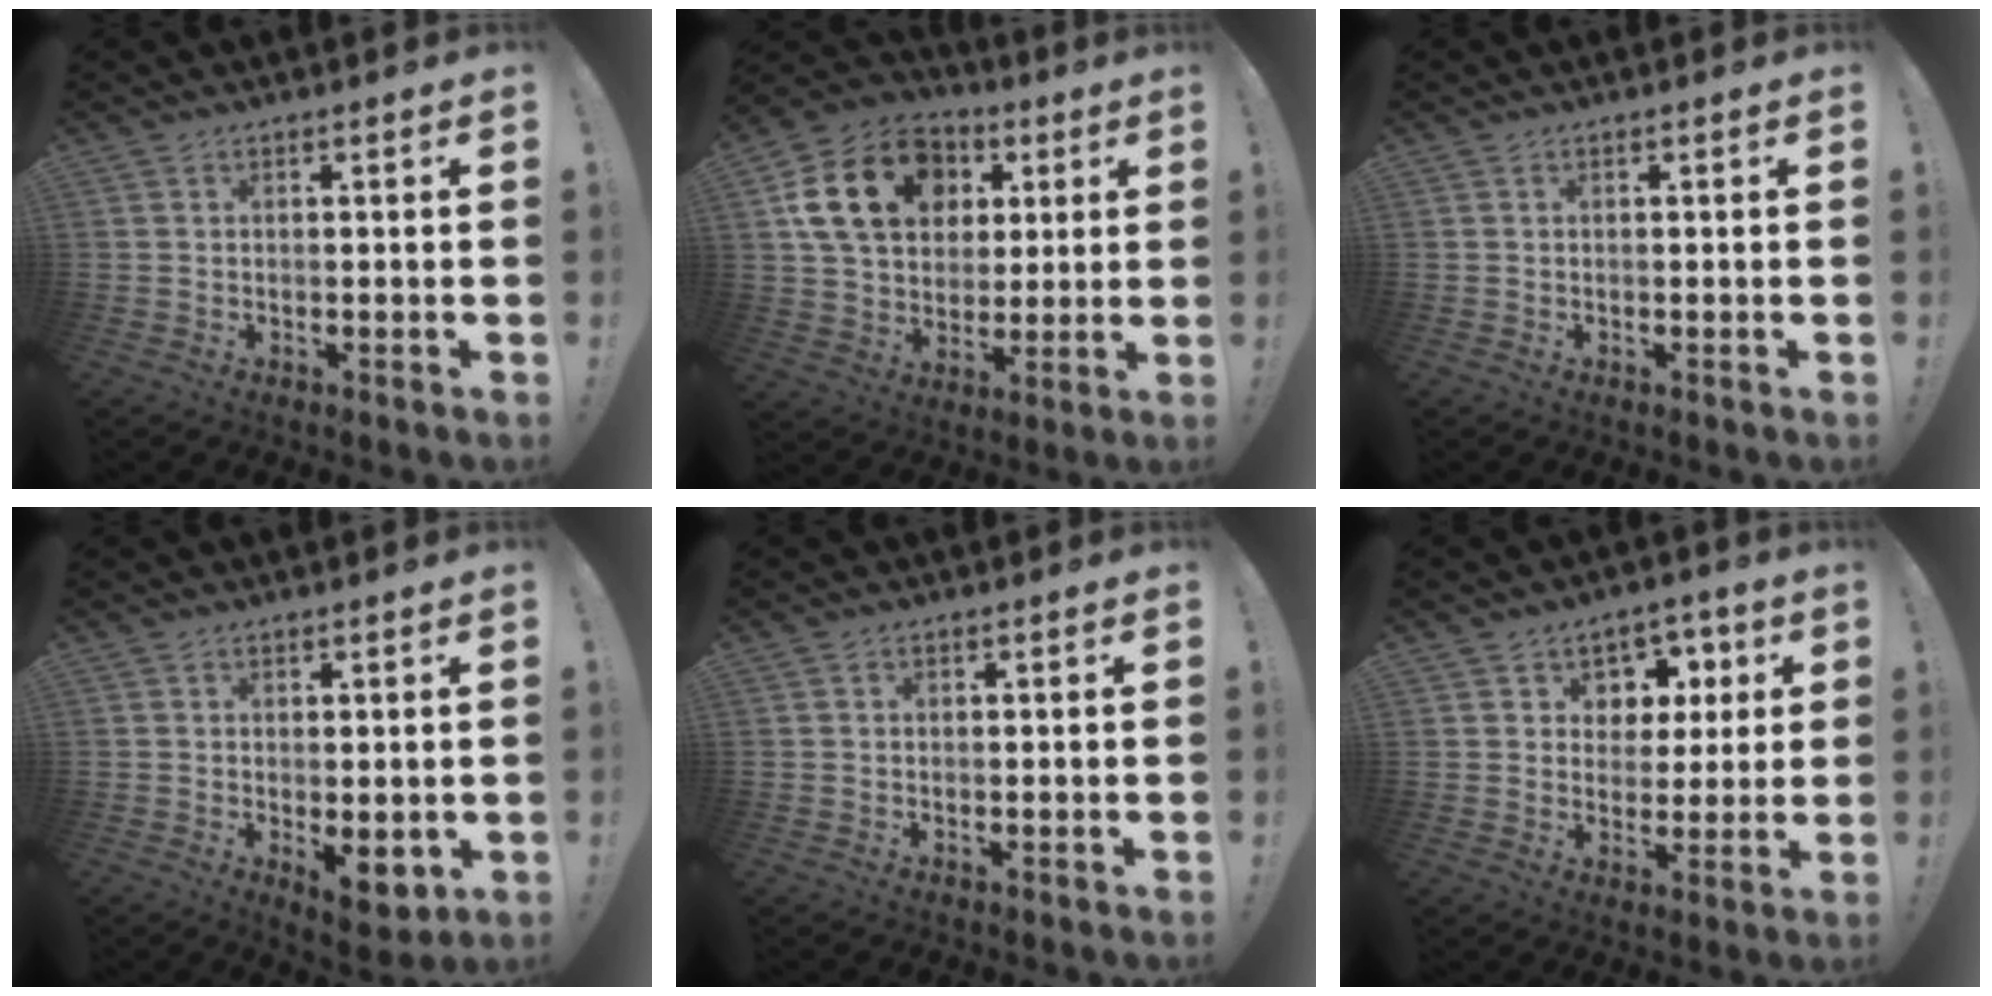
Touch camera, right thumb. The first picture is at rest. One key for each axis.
{"total": 19.9, "fx": 6.7, "fy": 14.6, "fz": 11.7, "tx": -0.194, "ty": -0.007, "tz": 0.132}
{"total": 0.0}
{"total": 6.3, "fx": -0.5, "fy": 3.3, "fz": 5.3, "tx": -0.063, "ty": -0.009, "tz": 0.000}
{"total": 0.6, "fx": 0.1, "fy": 0.6, "fz": 0.1, "tx": 0.004, "ty": 0.000, "tz": 0.001}
{"total": 7.6, "fx": 2.4, "fy": 7.0, "fz": 1.4, "tx": -0.012, "ty": -0.018, "tz": 0.052}